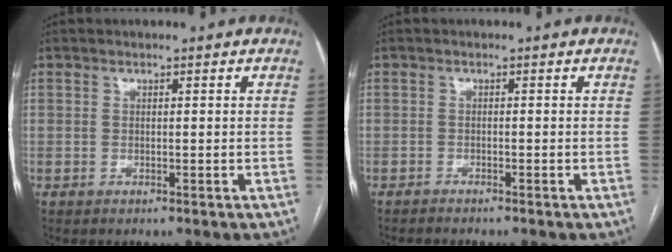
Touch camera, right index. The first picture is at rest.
{"total": 2.6, "force": [-2.4, 0.5, 0.8], "torque": [-0.015, -0.005, -0.031]}